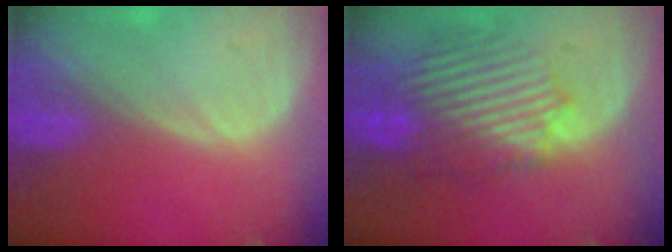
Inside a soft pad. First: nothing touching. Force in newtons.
{"total": 10.2, "press": 9.3, "slide": 4.1}